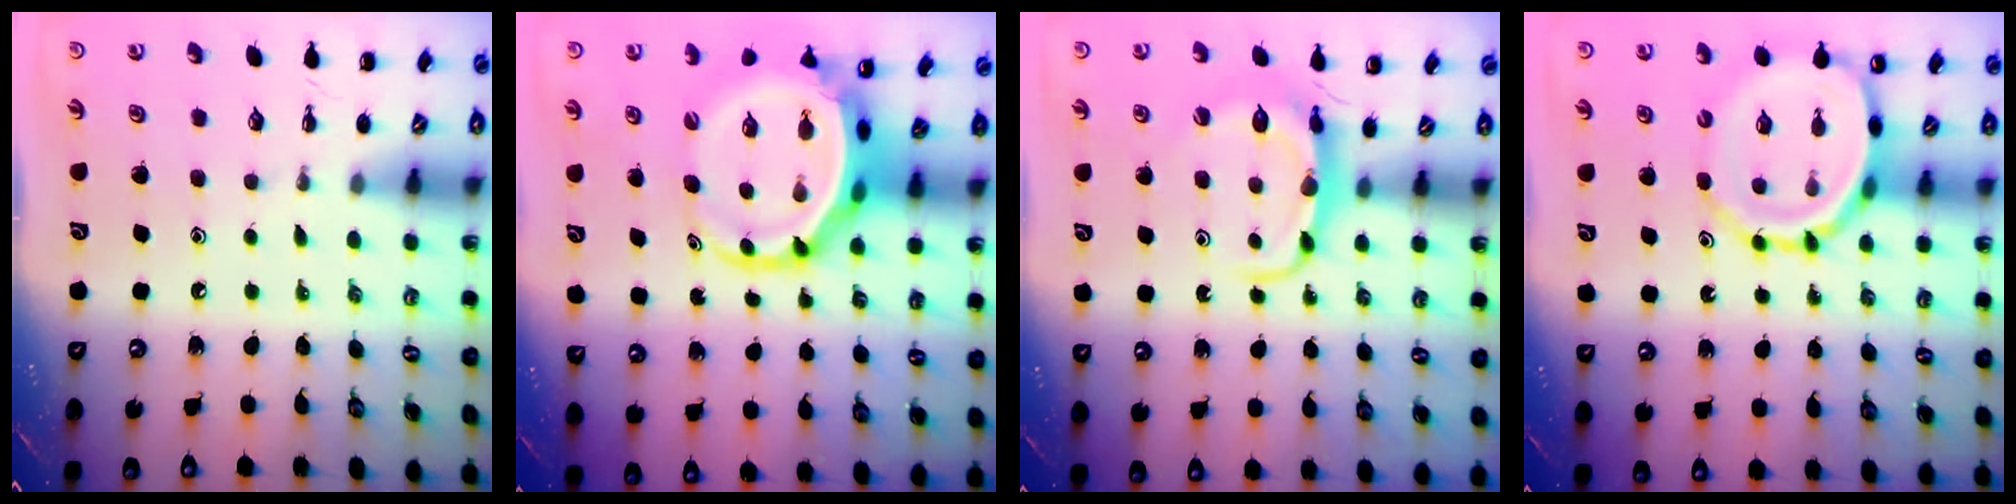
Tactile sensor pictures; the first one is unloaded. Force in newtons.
{"total": 8.1, "press": 7.8, "slide": 2.4}
{"total": 6.3, "press": 6.3, "slide": 0.7}
{"total": 11.7, "press": 11.4, "slide": 2.8}